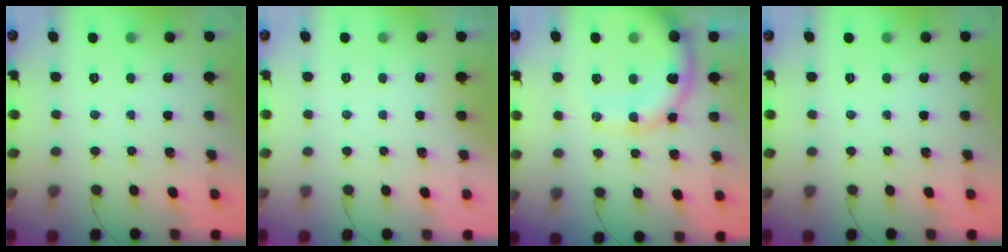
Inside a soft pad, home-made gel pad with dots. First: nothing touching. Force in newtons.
{"total": 3.0, "press": 3.0, "slide": 0.1}
{"total": 15.8, "press": 15.4, "slide": 3.5}
{"total": 0.0}